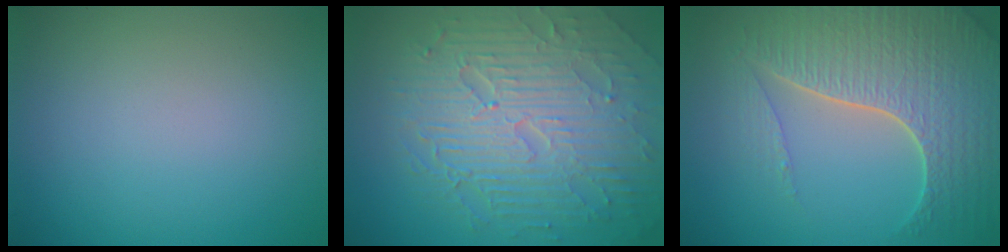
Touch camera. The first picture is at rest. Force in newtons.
{"total": 9.6, "press": 6.3, "slide": 7.3}
{"total": 7.6, "press": 5.6, "slide": 5.1}